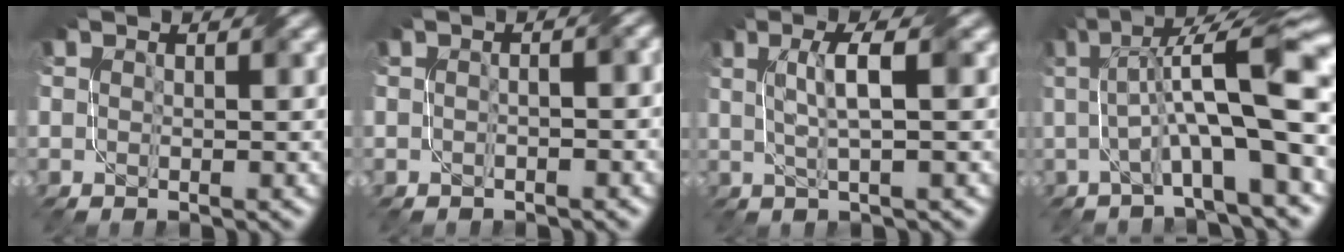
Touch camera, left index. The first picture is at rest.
{"total": 2.2, "force": [0.0, 1.0, 2.0], "torque": [-0.021, 0.007, -0.013]}
{"total": 3.6, "force": [0.6, 0.6, 3.5], "torque": [-0.066, 0.006, 0.013]}
{"total": 11.4, "force": [0.7, 2.4, 11.1], "torque": [-0.175, 0.027, 0.009]}